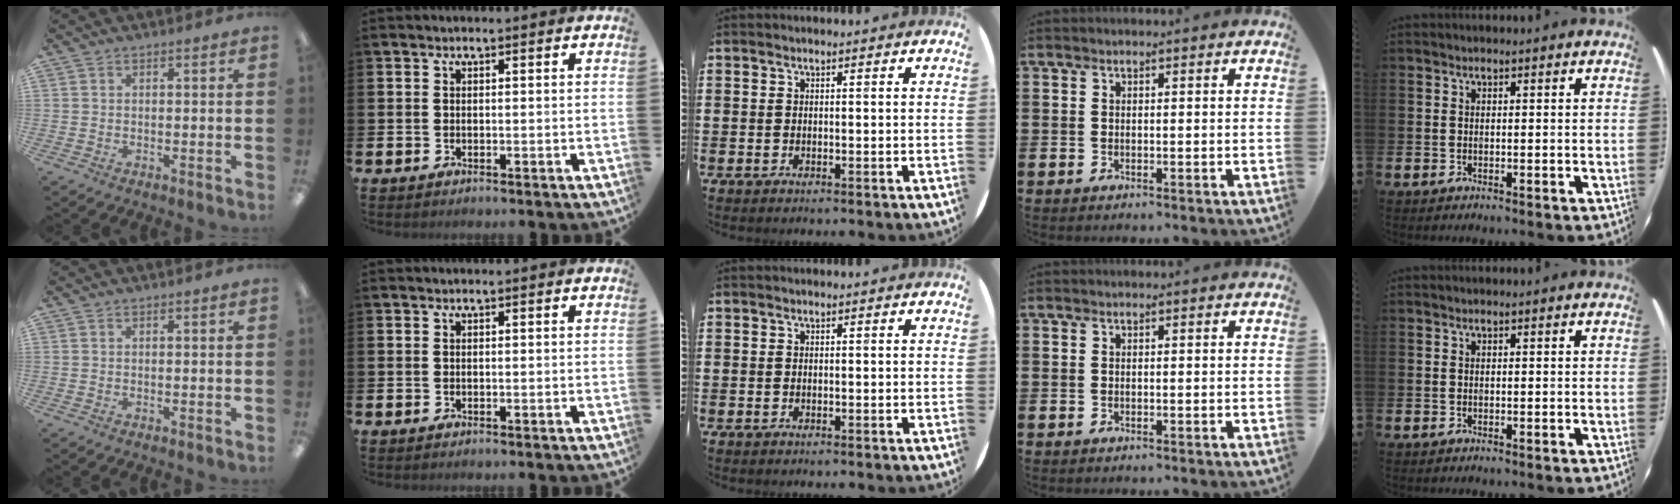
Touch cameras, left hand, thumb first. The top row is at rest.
{}